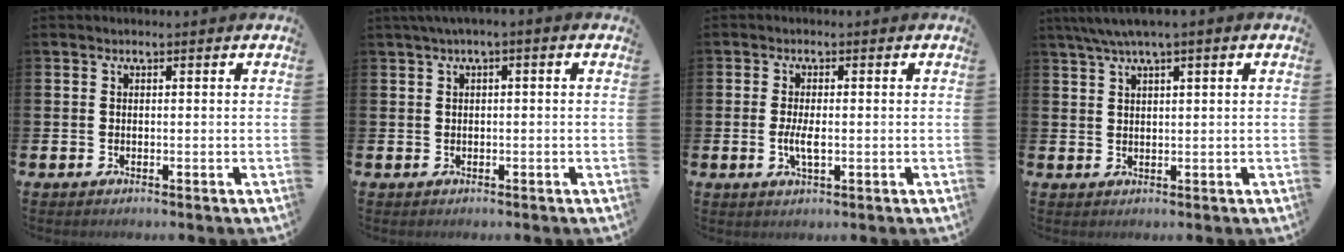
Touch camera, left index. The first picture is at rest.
{"total": 1.1, "force": [0.0, 0.0, 1.1], "torque": [-0.020, 0.000, -0.001]}
{"total": 2.9, "force": [-0.3, 1.0, 2.7], "torque": [-0.047, 0.000, -0.007]}
{"total": 3.2, "force": [2.3, -0.1, 2.2], "torque": [-0.047, 0.001, 0.042]}